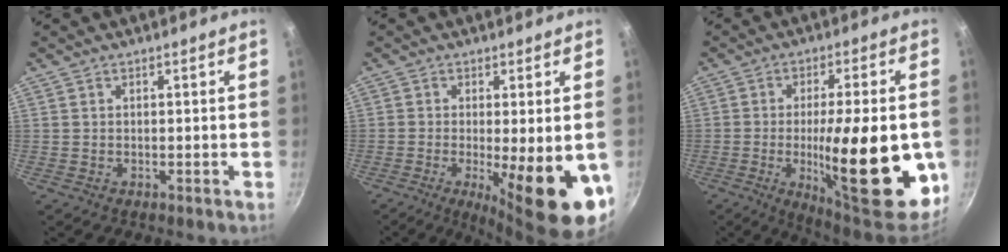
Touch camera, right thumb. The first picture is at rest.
{"total": 15.0, "force": [-3.8, 4.1, 13.9], "torque": [-0.185, -0.015, -0.044]}
{"total": 26.6, "force": [-4.9, 7.8, 24.9], "torque": [-0.331, -0.004, -0.063]}